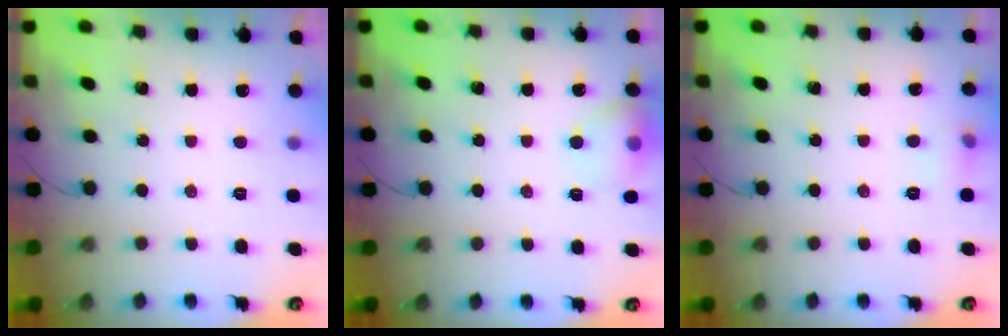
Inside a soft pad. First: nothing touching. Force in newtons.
{"total": 9.8, "press": 9.7, "slide": 1.5}
{"total": 5.6, "press": 5.3, "slide": 1.8}